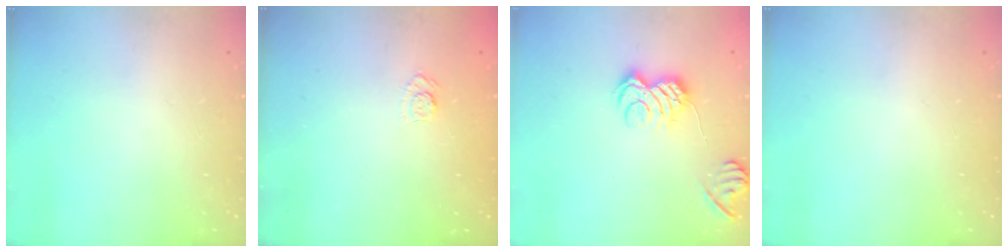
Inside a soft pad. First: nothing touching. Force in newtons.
{"total": 2.5, "press": 2.1, "slide": 1.4}
{"total": 8.8, "press": 8.7, "slide": 1.3}
{"total": 0.0}